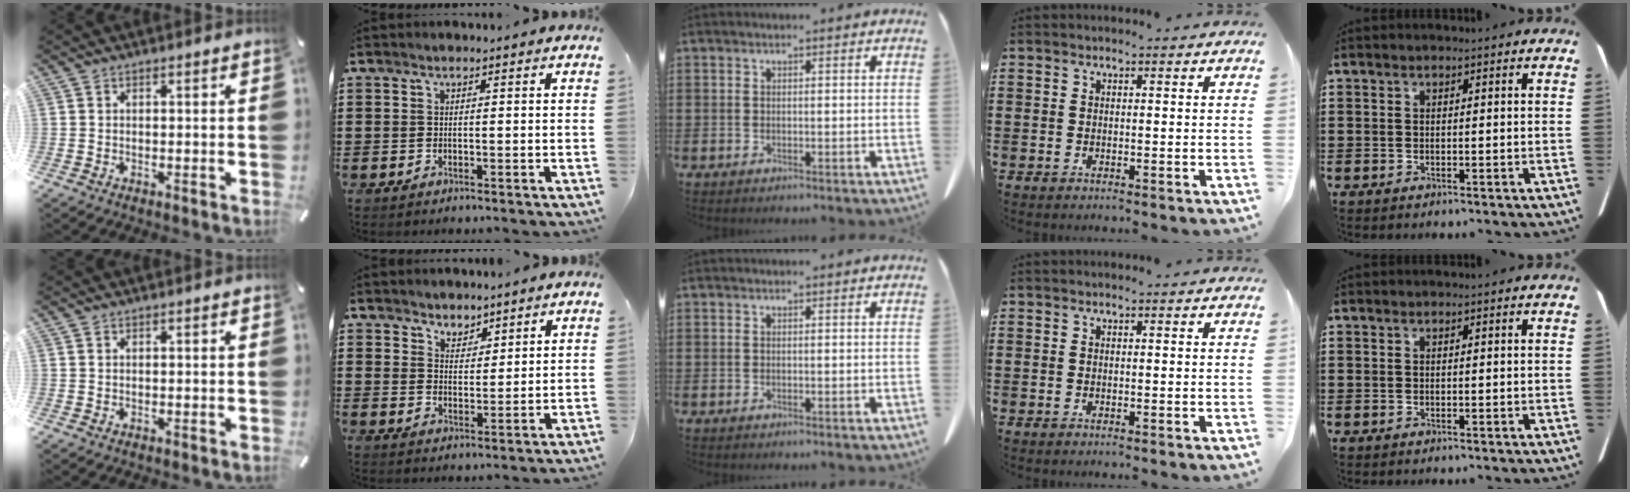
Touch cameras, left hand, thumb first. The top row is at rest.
{"index": {"total": 3.3, "force": [2.9, 1.5, -0.4], "torque": [-0.007, 0.001, 0.054]}}